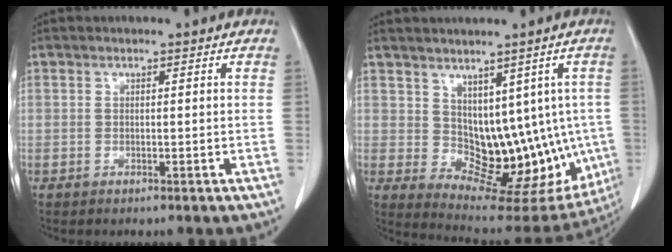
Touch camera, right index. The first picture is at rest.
{"total": 13.4, "force": [0.9, 8.8, 10.1], "torque": [-0.107, 0.011, 0.041]}